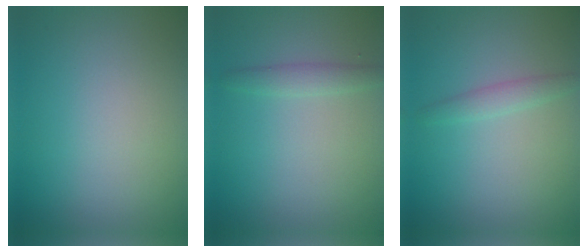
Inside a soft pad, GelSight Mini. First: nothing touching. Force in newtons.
{"total": 1.5, "press": 1.5, "slide": 0.1}
{"total": 1.5, "press": 1.5, "slide": 0.0}